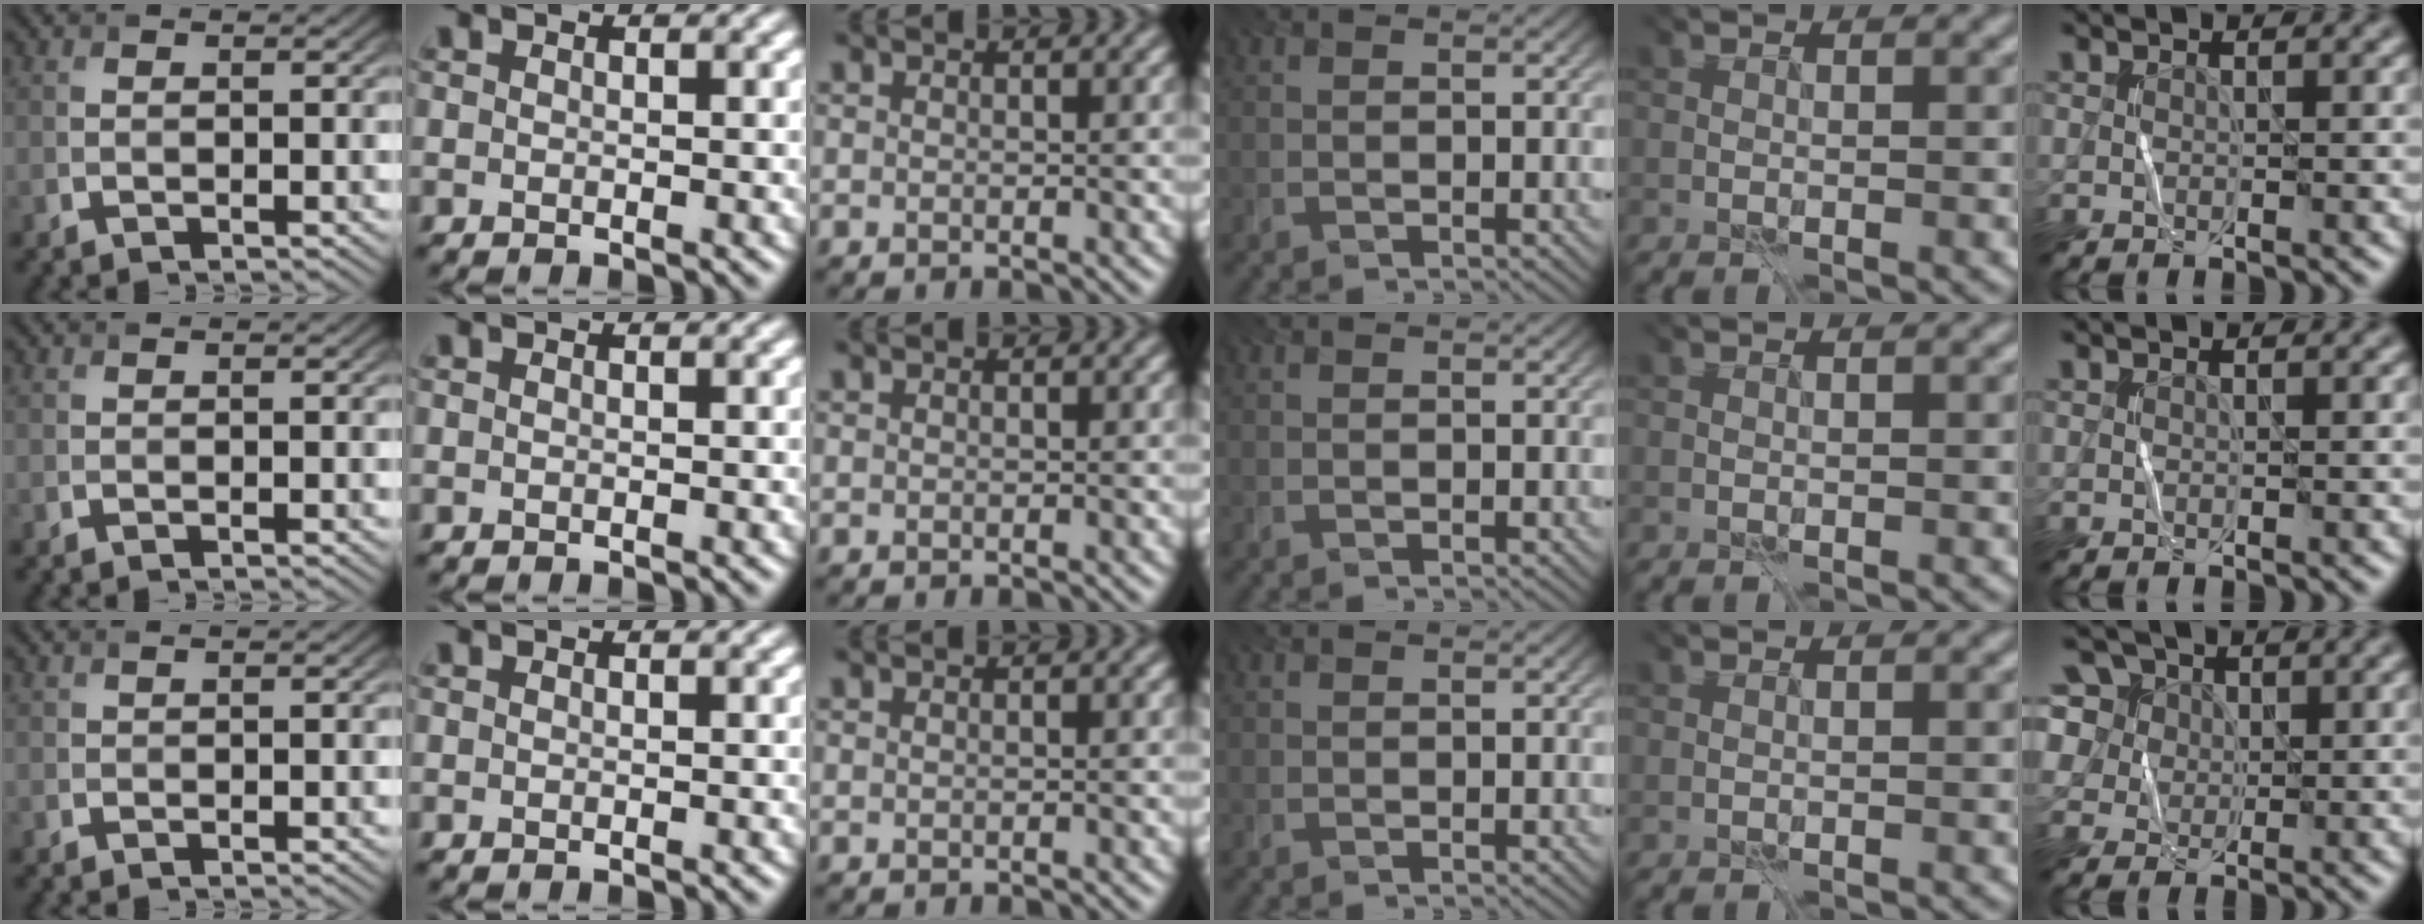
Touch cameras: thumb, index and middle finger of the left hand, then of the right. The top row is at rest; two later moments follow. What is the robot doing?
{"motion": "wrap", "object": "cellophane"}